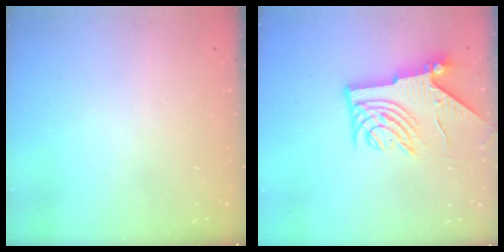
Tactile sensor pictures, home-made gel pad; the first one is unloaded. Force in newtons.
{"total": 9.2, "press": 9.1, "slide": 1.3}